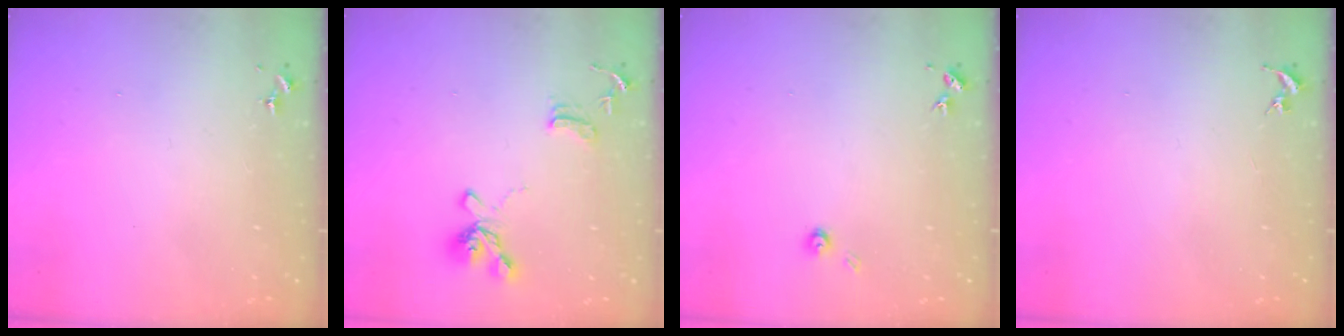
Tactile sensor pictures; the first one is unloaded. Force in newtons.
{"total": 14.7, "press": 14.6, "slide": 1.5}
{"total": 3.3, "press": 3.3, "slide": 0.2}
{"total": 0.0}